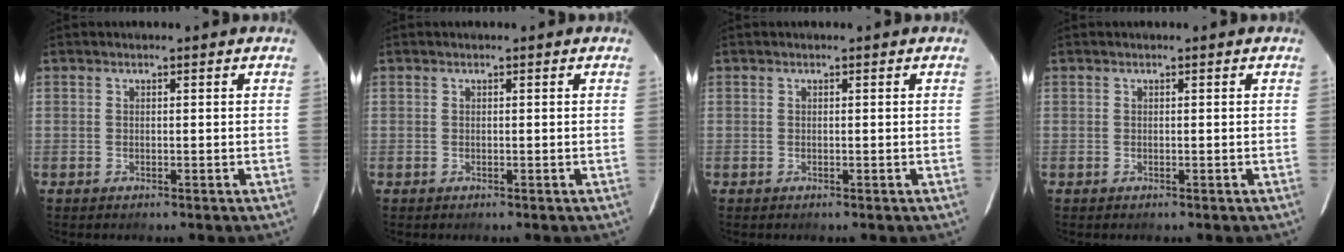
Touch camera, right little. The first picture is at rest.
{"total": 0.0}
{"total": 0.0}
{"total": 0.0}